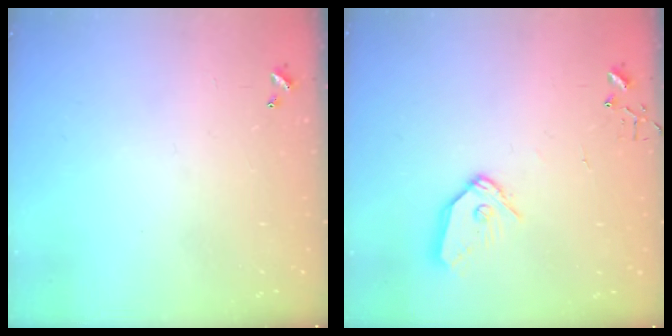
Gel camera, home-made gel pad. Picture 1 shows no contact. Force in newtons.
{"total": 9.9, "press": 9.8, "slide": 1.2}